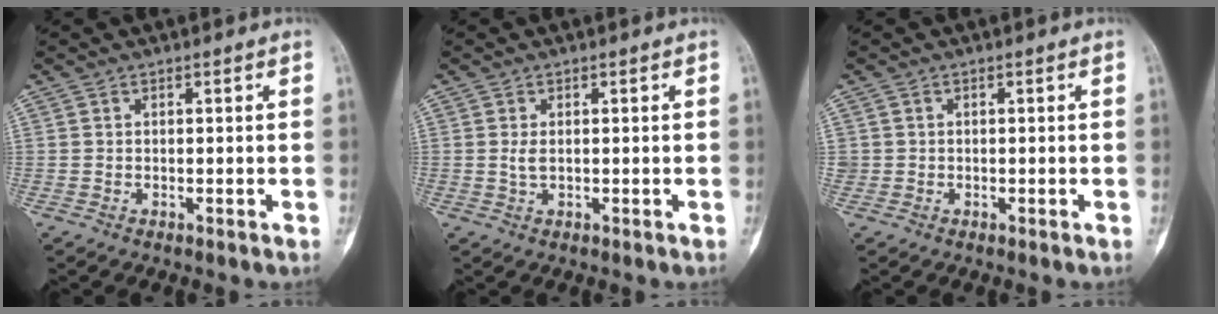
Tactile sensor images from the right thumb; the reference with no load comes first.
{"total": 1.4, "force": [0.1, 0.7, 1.2], "torque": [-0.027, -0.001, 0.006]}
{"total": 0.7, "force": [-0.1, 0.7, 0.0], "torque": [0.007, 0.006, -0.003]}